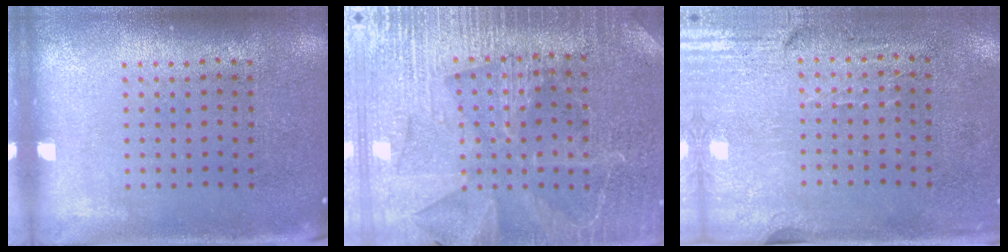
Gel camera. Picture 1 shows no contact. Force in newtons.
{"total": 3.8, "press": 3.7, "slide": 1.2}
{"total": 3.0, "press": 2.5, "slide": 1.6}